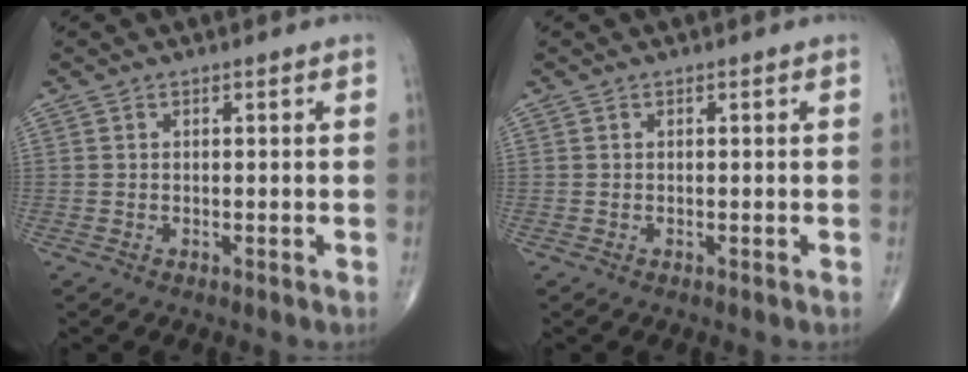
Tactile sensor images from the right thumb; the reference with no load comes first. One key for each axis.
{"total": 0.0}